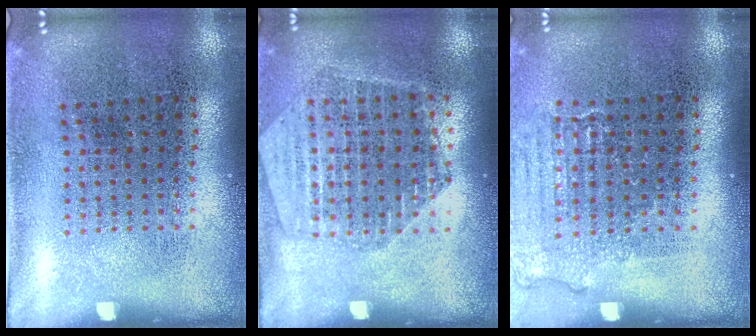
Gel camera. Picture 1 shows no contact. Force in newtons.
{"total": 1.7, "press": 1.6, "slide": 0.3}
{"total": 1.1, "press": 1.1, "slide": 0.2}